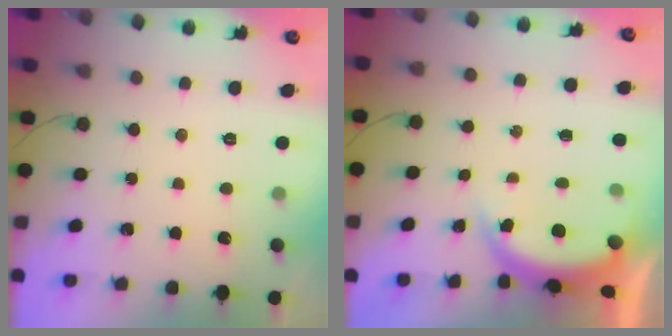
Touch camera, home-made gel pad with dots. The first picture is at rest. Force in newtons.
{"total": 4.8, "press": 4.8, "slide": 0.8}